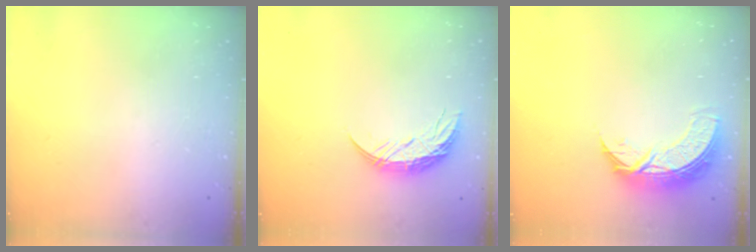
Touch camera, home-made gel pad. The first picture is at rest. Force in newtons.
{"total": 8.2, "press": 8.2, "slide": 0.8}
{"total": 9.2, "press": 9.2, "slide": 0.6}